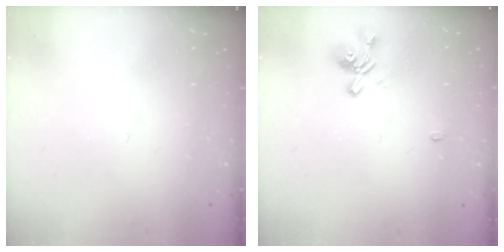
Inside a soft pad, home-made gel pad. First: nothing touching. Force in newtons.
{"total": 1.8, "press": 1.4, "slide": 1.1}